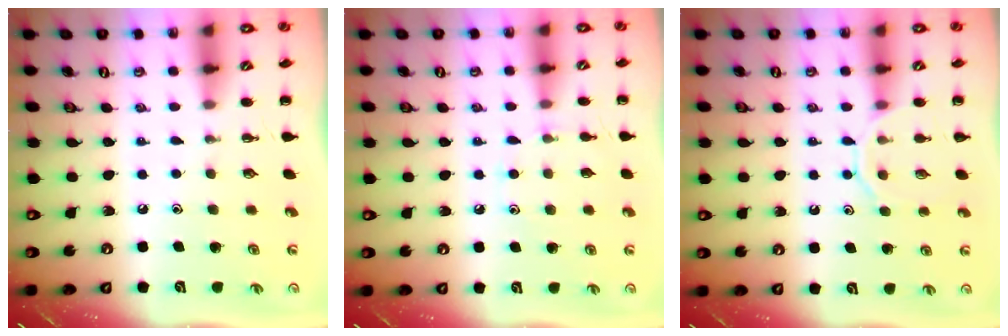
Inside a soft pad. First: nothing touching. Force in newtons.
{"total": 7.1, "press": 6.8, "slide": 1.8}
{"total": 9.3, "press": 9.2, "slide": 1.4}